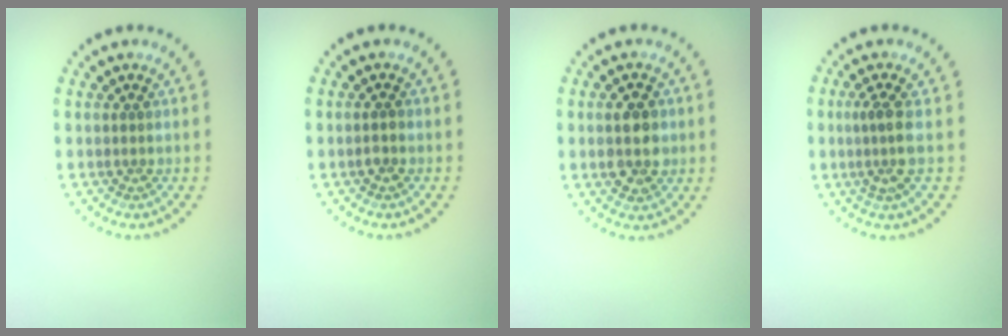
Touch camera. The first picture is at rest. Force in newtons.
{"total": 0.9, "press": 0.8, "slide": 0.1}
{"total": 3.7, "press": 3.7, "slide": 0.1}
{"total": 2.6, "press": 1.9, "slide": 1.7}